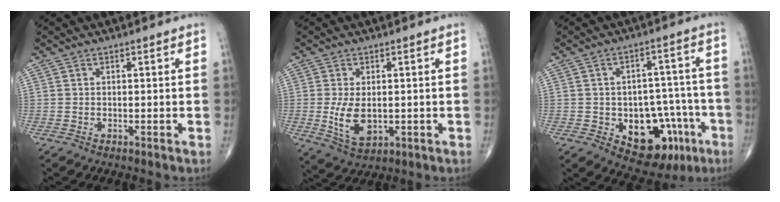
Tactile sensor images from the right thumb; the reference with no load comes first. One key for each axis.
{"total": 7.2, "fx": -0.6, "fy": 4.1, "fz": 5.8, "tx": -0.103, "ty": -0.016, "tz": 0.000}
{"total": 15.3, "fx": -6.0, "fy": 9.6, "fz": 10.2, "tx": -0.088, "ty": 0.044, "tz": -0.071}